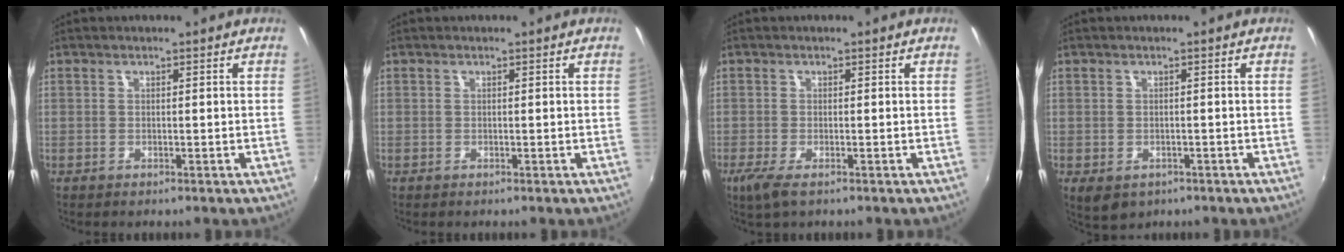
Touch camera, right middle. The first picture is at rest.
{"total": 0.0}
{"total": 3.6, "force": [-2.0, 0.6, 3.0], "torque": [-0.063, -0.014, -0.035]}
{"total": 4.6, "force": [-2.0, 3.2, 2.7], "torque": [-0.052, -0.018, -0.023]}